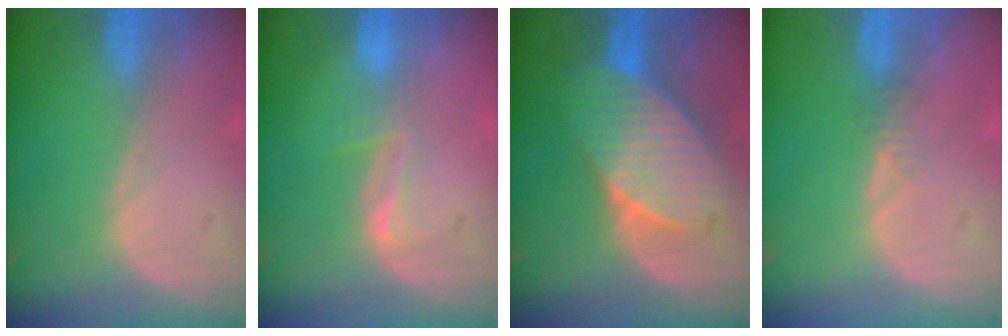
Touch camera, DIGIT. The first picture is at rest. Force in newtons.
{"total": 2.7, "press": 2.3, "slide": 1.5}
{"total": 8.2, "press": 8.2, "slide": 0.3}
{"total": 1.2, "press": 1.0, "slide": 0.6}